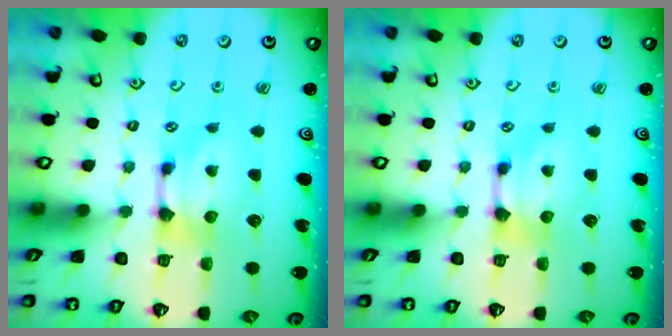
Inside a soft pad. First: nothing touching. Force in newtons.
{"total": 0.0}